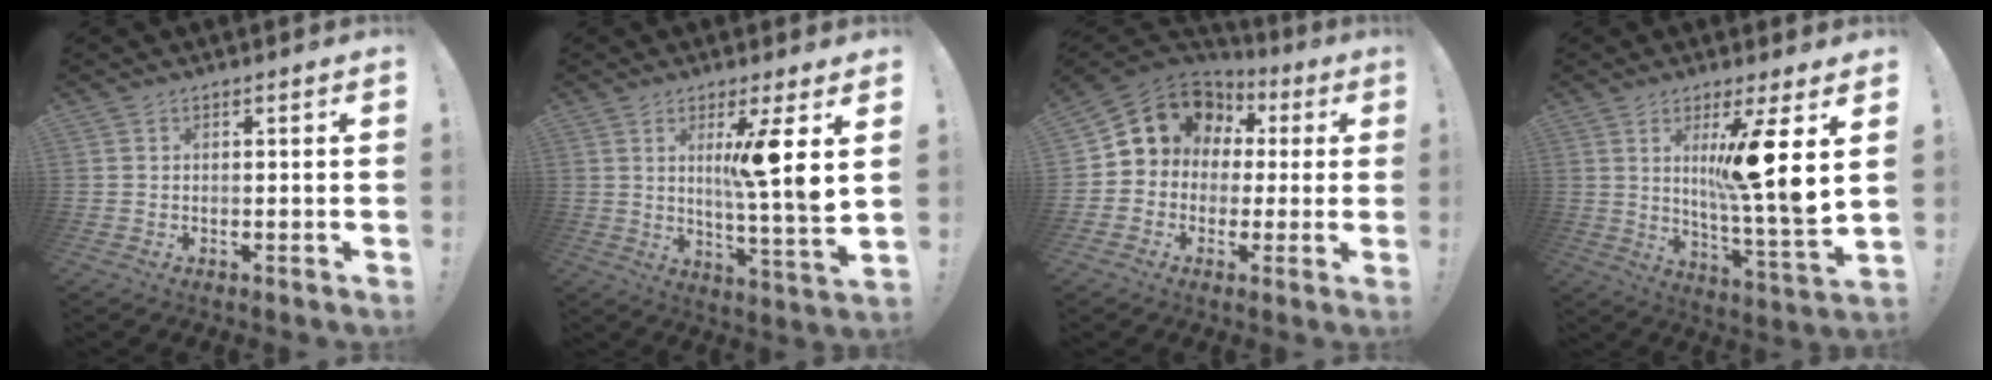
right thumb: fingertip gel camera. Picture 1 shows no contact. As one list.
[{"total": 11.4, "force": [3.8, -1.1, 10.7], "torque": [-0.161, -0.033, 0.042]}, {"total": 10.9, "force": [3.1, 9.6, 4.2], "torque": [-0.060, -0.017, 0.066]}, {"total": 14.4, "force": [4.8, -0.2, 13.6], "torque": [-0.207, -0.040, 0.053]}]